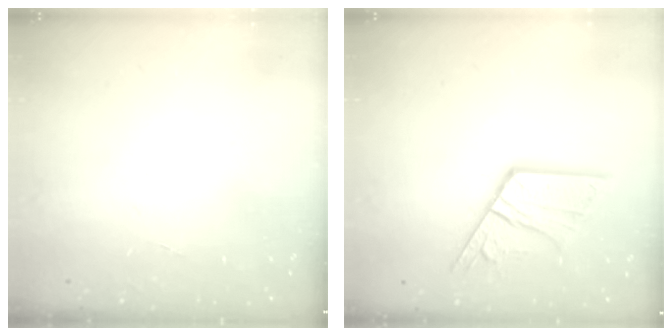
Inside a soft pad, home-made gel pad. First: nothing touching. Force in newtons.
{"total": 15.4, "press": 15.3, "slide": 1.5}